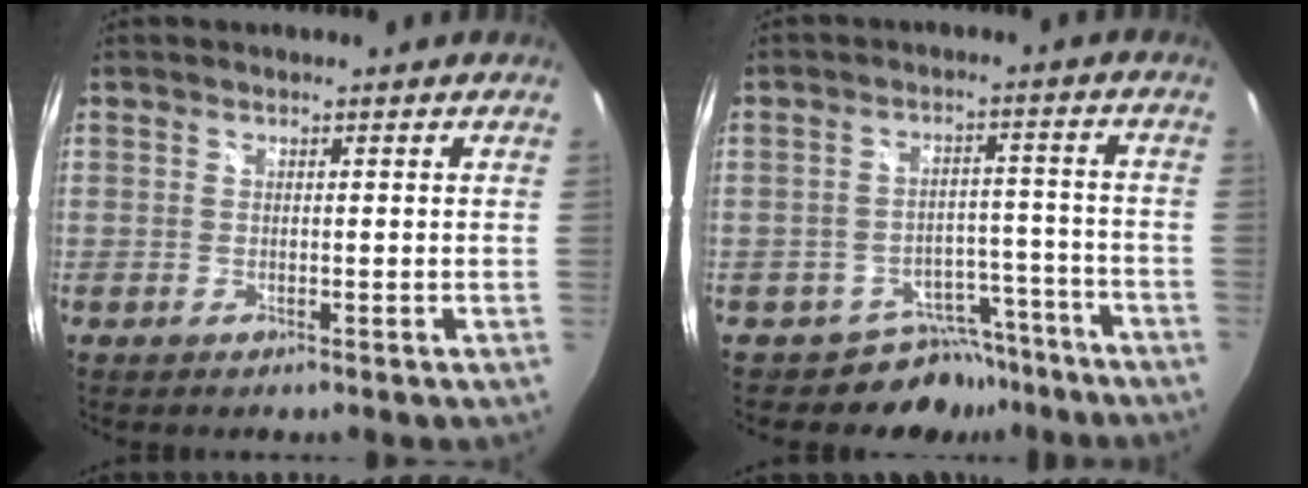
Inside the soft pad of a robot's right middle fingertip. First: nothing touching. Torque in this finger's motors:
{"motor_torque": [-0.02, -0.14, 0.00, 0.00]}